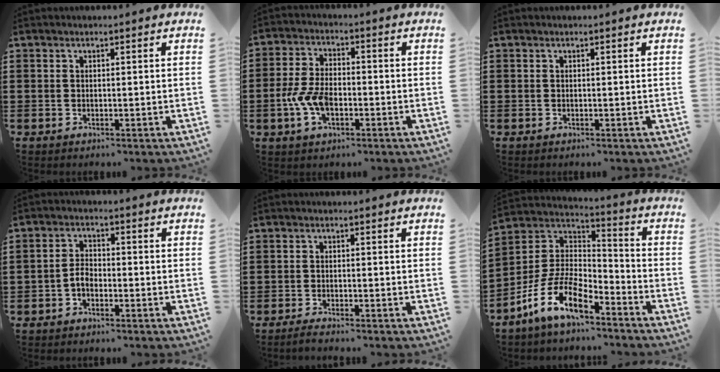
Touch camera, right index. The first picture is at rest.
{"total": 6.3, "force": [-1.8, 3.6, 4.9], "torque": [-0.119, 0.001, -0.039]}
{"total": 0.0}
{"total": 2.8, "force": [-1.4, 1.6, 1.9], "torque": [-0.045, 0.004, -0.031]}
{"total": 1.4, "force": [-1.3, -0.1, 0.3], "torque": [-0.007, 0.000, -0.025]}
{"total": 11.6, "force": [-7.9, 4.6, 7.2], "torque": [-0.164, 0.012, -0.158]}